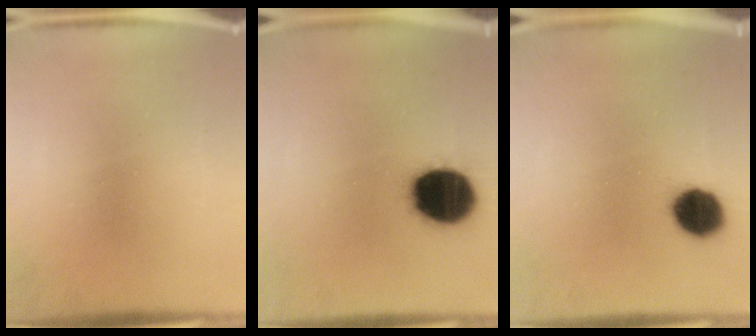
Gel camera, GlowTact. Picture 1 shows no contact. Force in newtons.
{"total": 18.8}
{"total": 8.6}